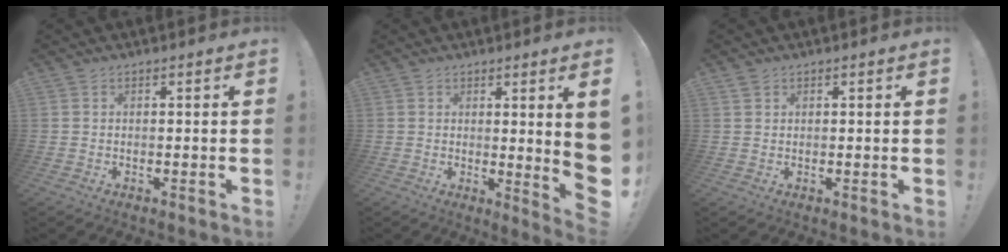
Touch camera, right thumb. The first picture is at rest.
{"total": 7.2, "force": [1.0, -0.7, 7.1], "torque": [-0.091, -0.031, 0.013]}
{"total": 1.2, "force": [0.9, 0.8, 0.0], "torque": [0.007, -0.003, 0.016]}